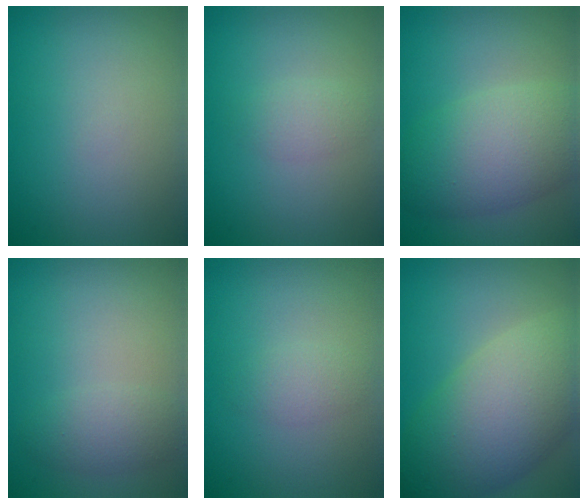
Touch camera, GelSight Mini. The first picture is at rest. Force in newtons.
{"total": 1.4, "press": 1.4, "slide": 0.0}
{"total": 6.6, "press": 6.6, "slide": 0.5}
{"total": 2.1, "press": 2.1, "slide": 0.2}
{"total": 1.4, "press": 1.4, "slide": 0.0}
{"total": 9.8, "press": 9.8, "slide": 0.6}